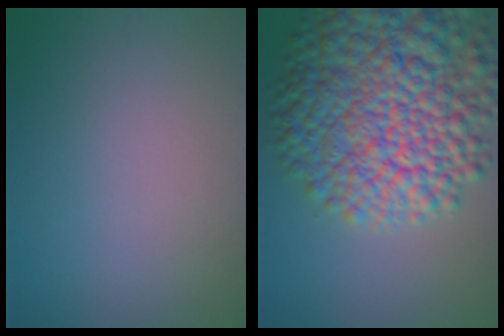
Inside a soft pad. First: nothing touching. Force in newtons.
{"total": 13.7, "press": 13.7, "slide": 0.6}